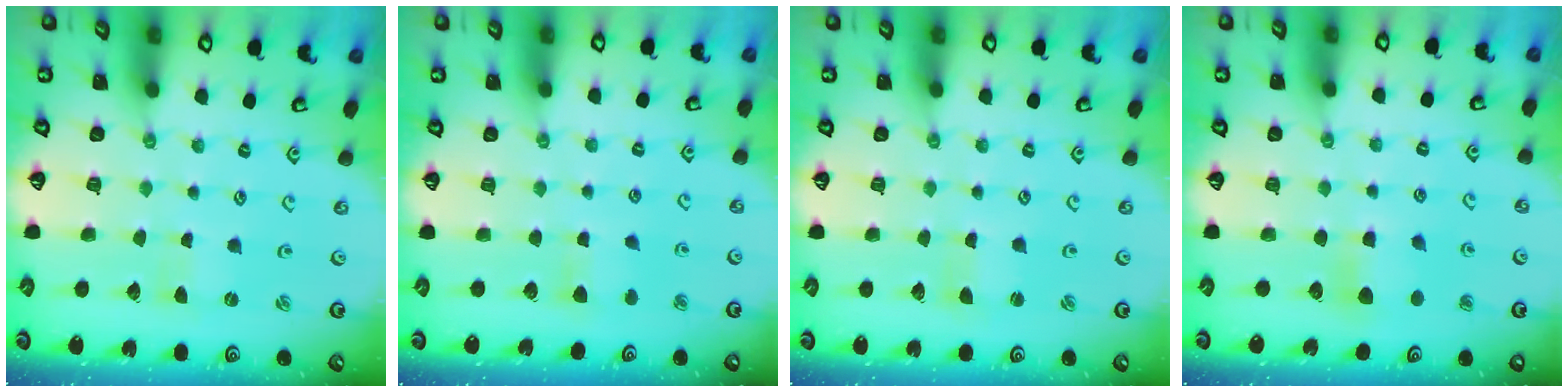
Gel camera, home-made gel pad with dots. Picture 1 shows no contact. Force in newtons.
{"total": 4.4, "press": 4.4, "slide": 0.6}
{"total": 1.2, "press": 1.1, "slide": 0.3}
{"total": 6.4, "press": 6.4, "slide": 0.7}